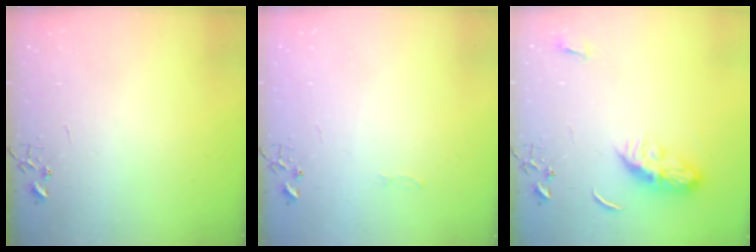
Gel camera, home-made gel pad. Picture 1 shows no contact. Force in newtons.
{"total": 2.8, "press": 2.8, "slide": 0.4}
{"total": 9.3, "press": 9.3, "slide": 0.1}